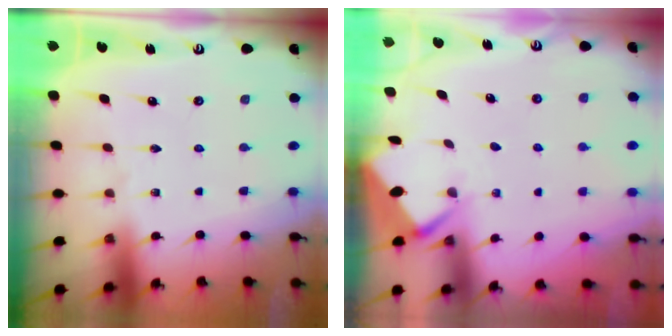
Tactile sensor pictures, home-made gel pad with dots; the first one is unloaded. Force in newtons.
{"total": 2.6, "press": 2.6, "slide": 0.3}